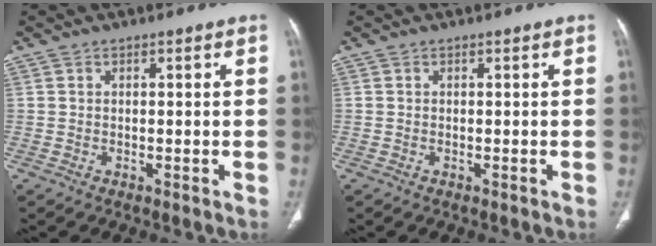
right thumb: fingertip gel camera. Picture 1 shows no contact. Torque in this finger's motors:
{"motor_torque": [0.10, -0.21, -0.06, -0.85, 0.04]}